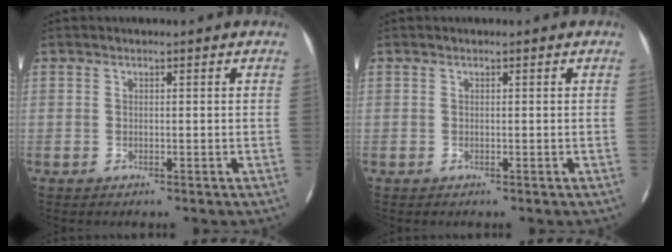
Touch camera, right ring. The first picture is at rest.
{"total": 0.0}